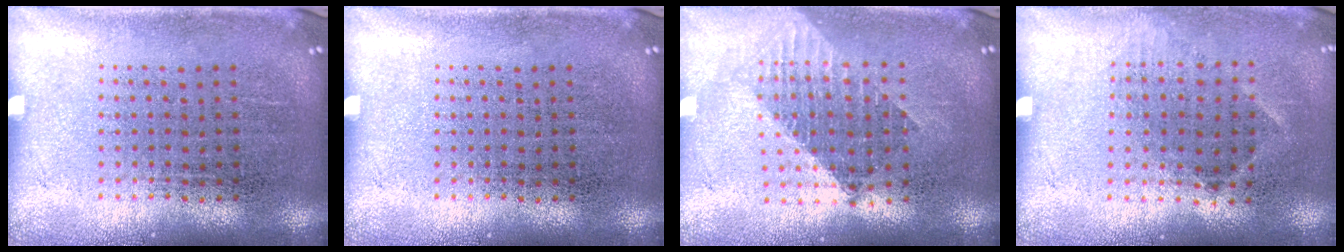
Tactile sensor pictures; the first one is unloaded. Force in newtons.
{"total": 0.0}
{"total": 1.6, "press": 1.3, "slide": 1.0}
{"total": 0.9, "press": 0.6, "slide": 0.6}